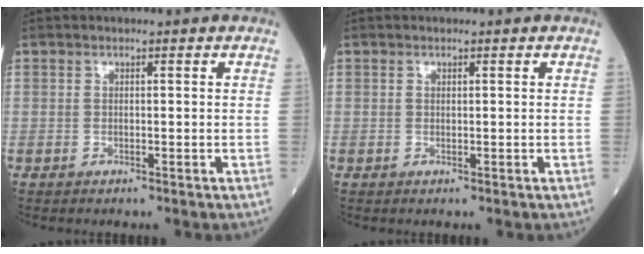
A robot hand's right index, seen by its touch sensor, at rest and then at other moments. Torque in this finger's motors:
{"motor_torque": [0.14, -0.12, 0.05, 0.01]}